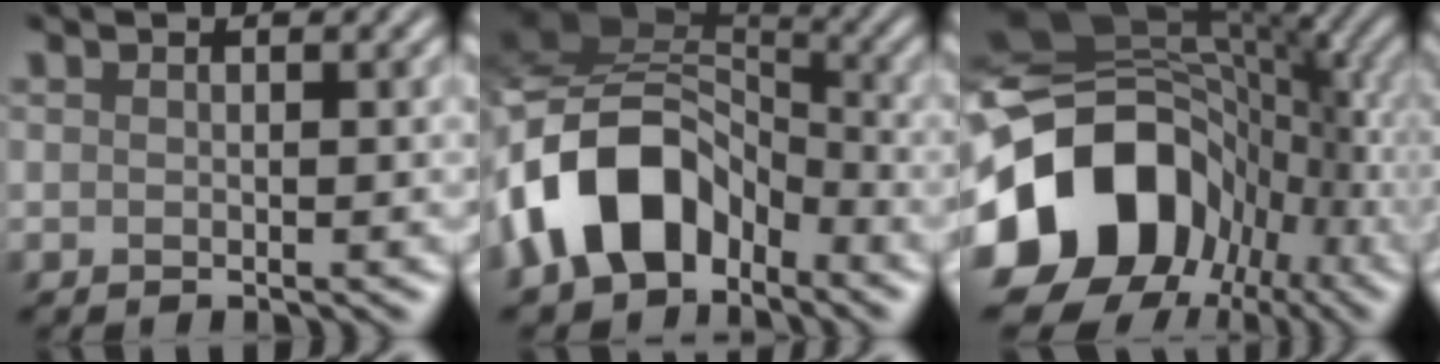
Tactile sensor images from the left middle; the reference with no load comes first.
{"total": 10.5, "force": [-4.2, 7.1, 6.6], "torque": [-0.116, 0.018, -0.090]}
{"total": 15.8, "force": [-4.5, 12.1, 9.0], "torque": [-0.177, -0.013, -0.077]}